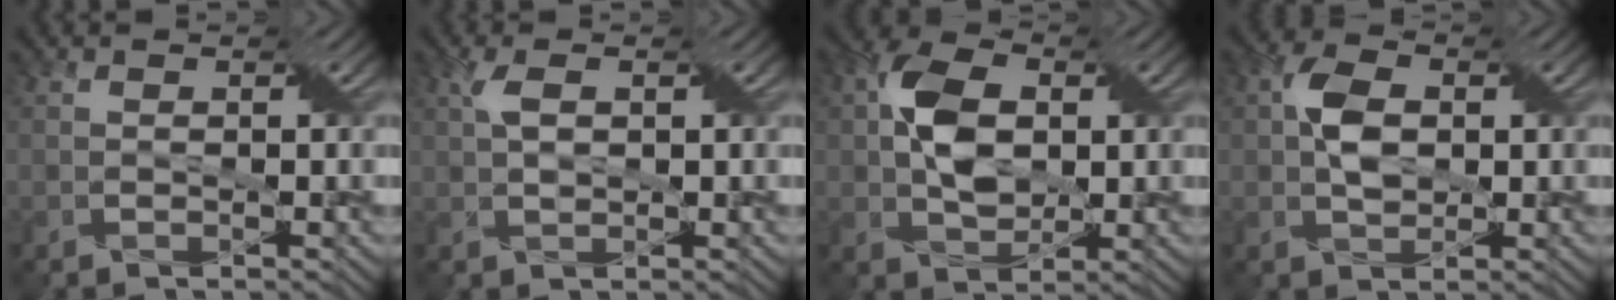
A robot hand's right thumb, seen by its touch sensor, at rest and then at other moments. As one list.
[{"total": 2.7, "force": [0.8, 1.2, 2.3], "torque": [-0.054, 0.008, 0.017]}, {"total": 7.3, "force": [0.9, 4.7, 5.5], "torque": [-0.113, 0.010, 0.012]}, {"total": 4.6, "force": [0.5, 3.0, 3.5], "torque": [-0.072, 0.006, 0.003]}]